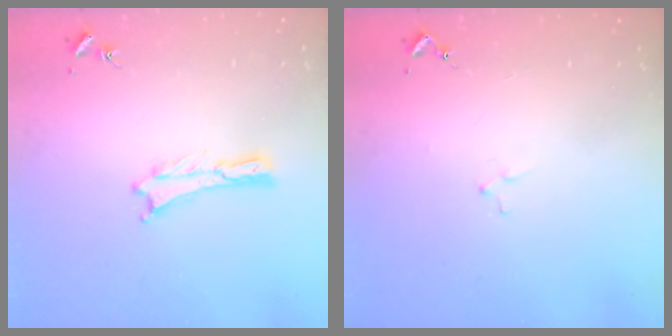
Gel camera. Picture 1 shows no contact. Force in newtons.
{"total": 0.8, "press": 0.8, "slide": 0.2}